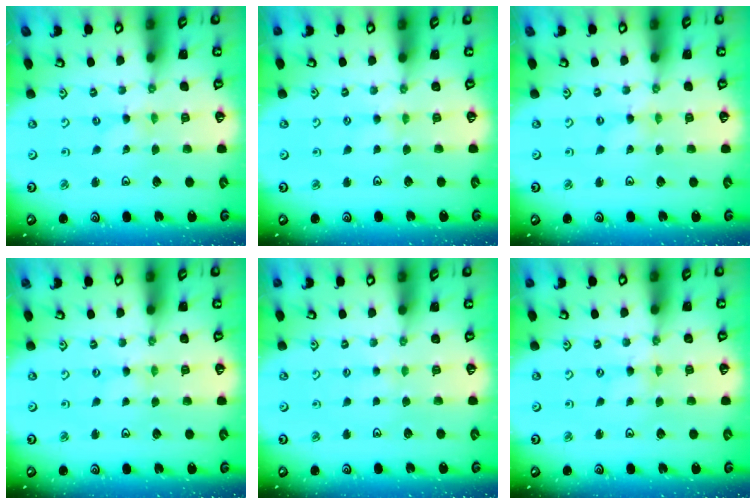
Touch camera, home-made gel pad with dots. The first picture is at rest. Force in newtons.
{"total": 2.5, "press": 2.5, "slide": 0.4}
{"total": 0.0}
{"total": 0.0}
{"total": 2.3, "press": 2.3, "slide": 0.3}
{"total": 0.0}